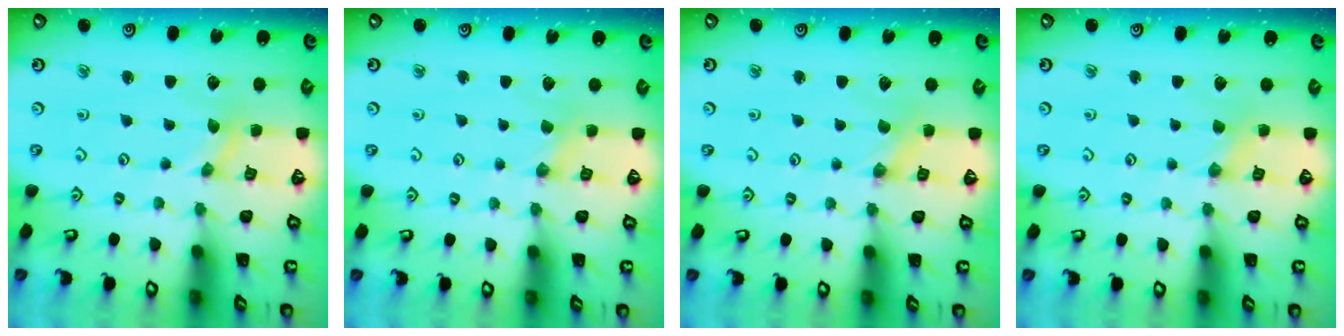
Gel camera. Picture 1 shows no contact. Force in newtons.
{"total": 1.5, "press": 1.4, "slide": 0.2}
{"total": 0.0}
{"total": 2.4, "press": 2.4, "slide": 0.4}